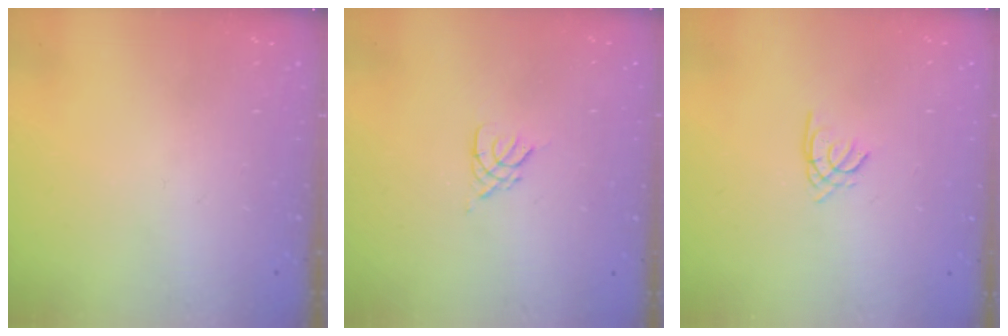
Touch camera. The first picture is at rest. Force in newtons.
{"total": 2.7, "press": 2.7, "slide": 0.5}
{"total": 1.2, "press": 1.1, "slide": 0.3}